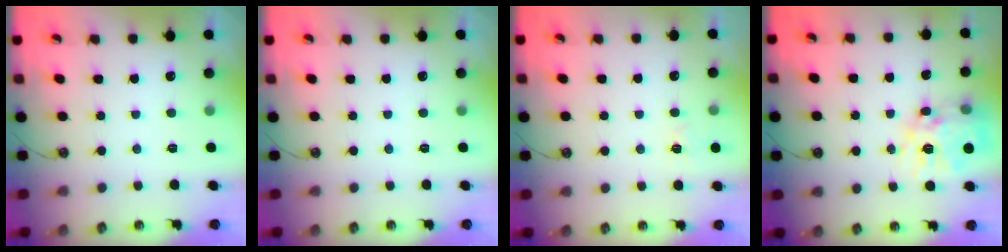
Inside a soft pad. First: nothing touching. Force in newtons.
{"total": 0.0}
{"total": 3.0, "press": 3.0, "slide": 0.3}
{"total": 15.5, "press": 15.4, "slide": 1.3}